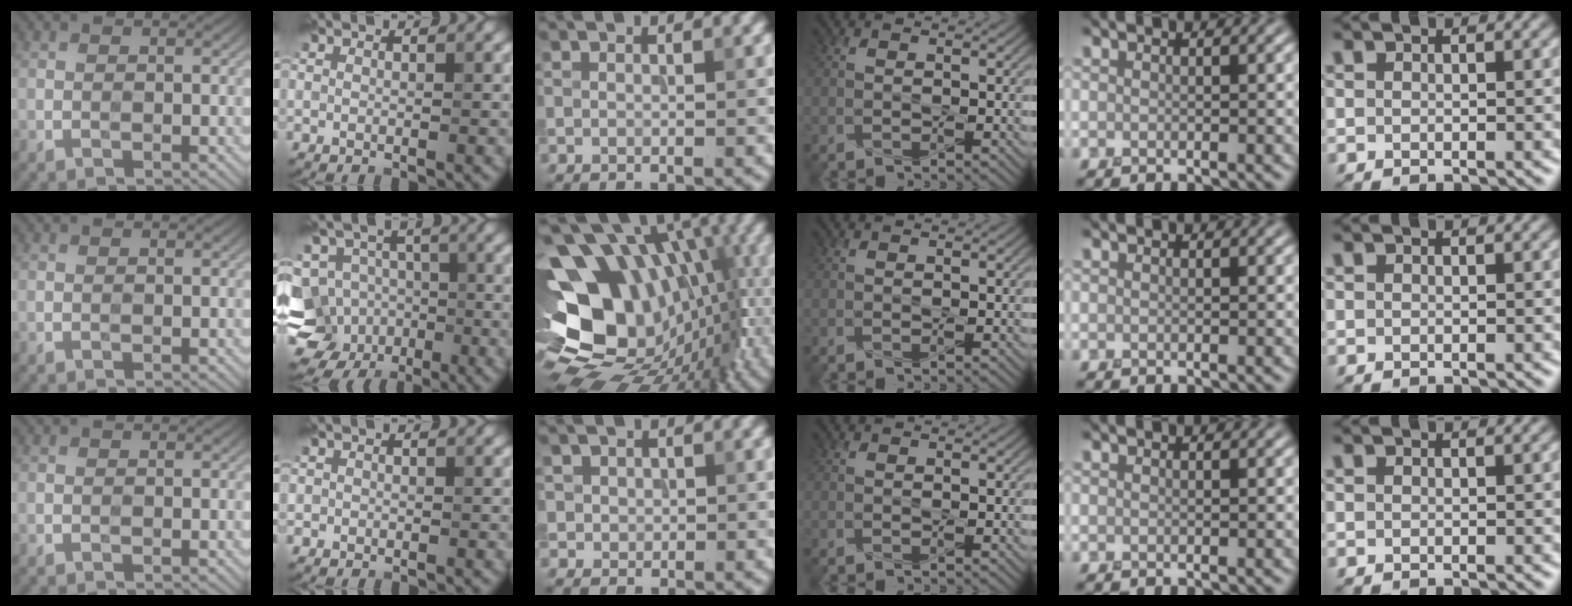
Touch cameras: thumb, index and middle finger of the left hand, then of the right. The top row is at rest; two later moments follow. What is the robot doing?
{"motion": "press", "object": "stapler"}